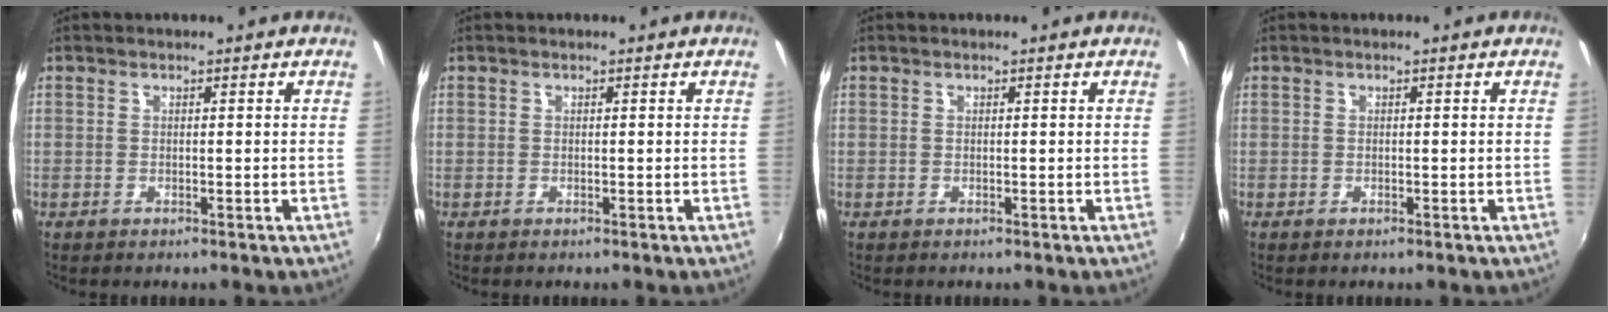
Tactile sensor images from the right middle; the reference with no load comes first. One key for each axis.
{"total": 0.0}
{"total": 0.0}
{"total": 0.0}